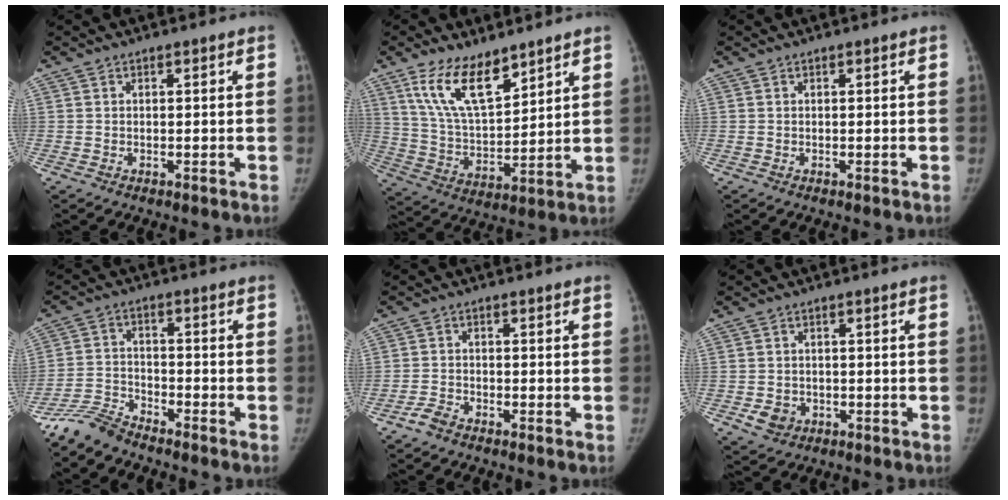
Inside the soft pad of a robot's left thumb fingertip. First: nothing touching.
{"total": 13.0, "force": [8.6, 5.5, 8.1], "torque": [-0.123, -0.049, 0.175]}
{"total": 0.0}
{"total": 6.3, "force": [-6.1, 1.3, 0.8], "torque": [-0.019, 0.027, -0.125]}
{"total": 2.7, "force": [-2.3, 1.0, 1.0], "torque": [-0.027, 0.010, -0.045]}
{"total": 3.9, "force": [-1.5, 3.2, 1.6], "torque": [-0.021, 0.007, -0.018]}